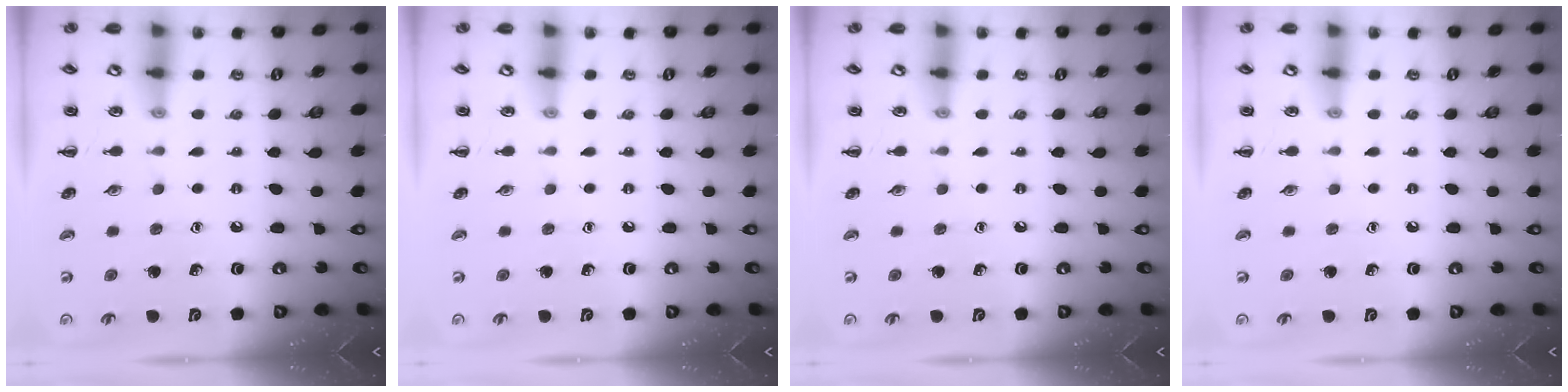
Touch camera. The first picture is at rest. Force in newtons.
{"total": 0.0}
{"total": 0.0}
{"total": 0.0}